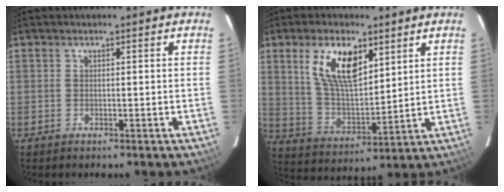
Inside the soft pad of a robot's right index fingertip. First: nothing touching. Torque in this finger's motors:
{"motor_torque": [0.70, 0.44, 0.68, 0.11]}